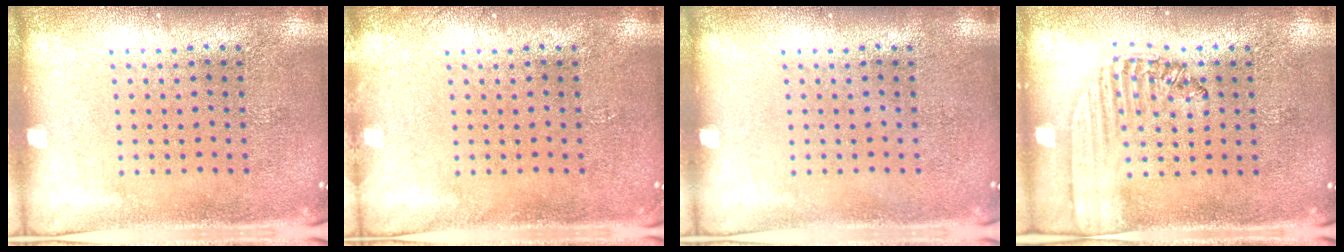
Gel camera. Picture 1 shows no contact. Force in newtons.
{"total": 0.7, "press": 0.7, "slide": 0.1}
{"total": 0.0}
{"total": 1.5, "press": 1.4, "slide": 0.5}